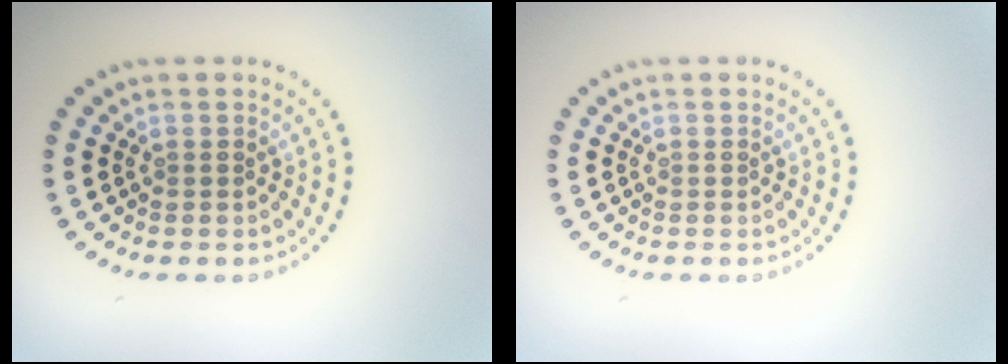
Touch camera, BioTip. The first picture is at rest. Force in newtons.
{"total": 0.0}